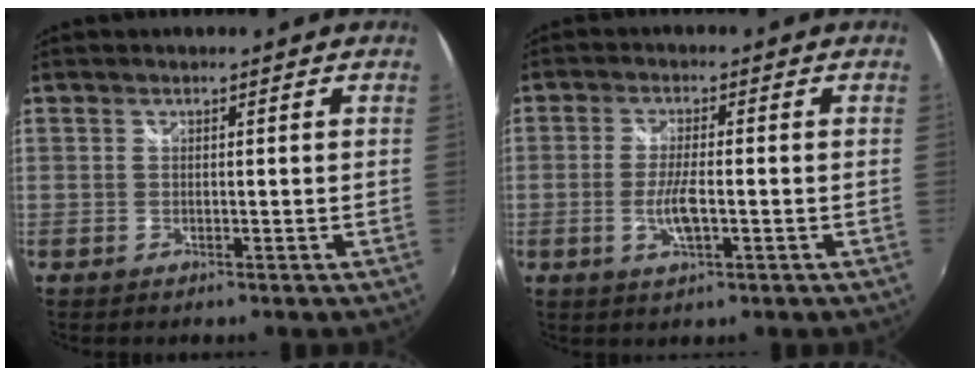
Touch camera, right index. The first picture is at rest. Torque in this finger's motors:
{"motor_torque": [0.02, 0.19, 0.12, 0.02]}